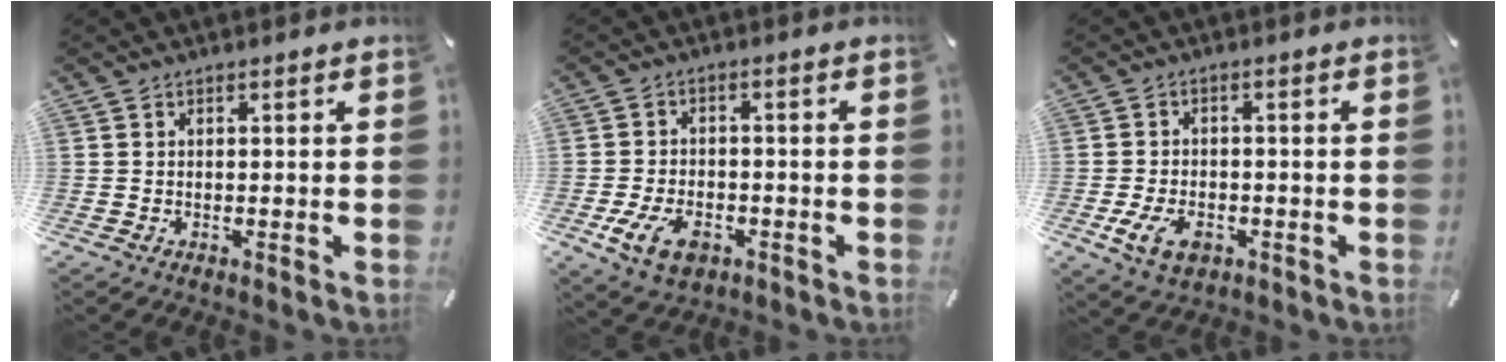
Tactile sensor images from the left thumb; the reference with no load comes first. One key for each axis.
{"total": 8.5, "fx": -3.3, "fy": 5.6, "fz": 5.5, "tx": -0.122, "ty": 0.002, "tz": -0.064}
{"total": 7.0, "fx": -2.5, "fy": 4.7, "fz": 4.5, "tx": -0.102, "ty": 0.000, "tz": -0.051}